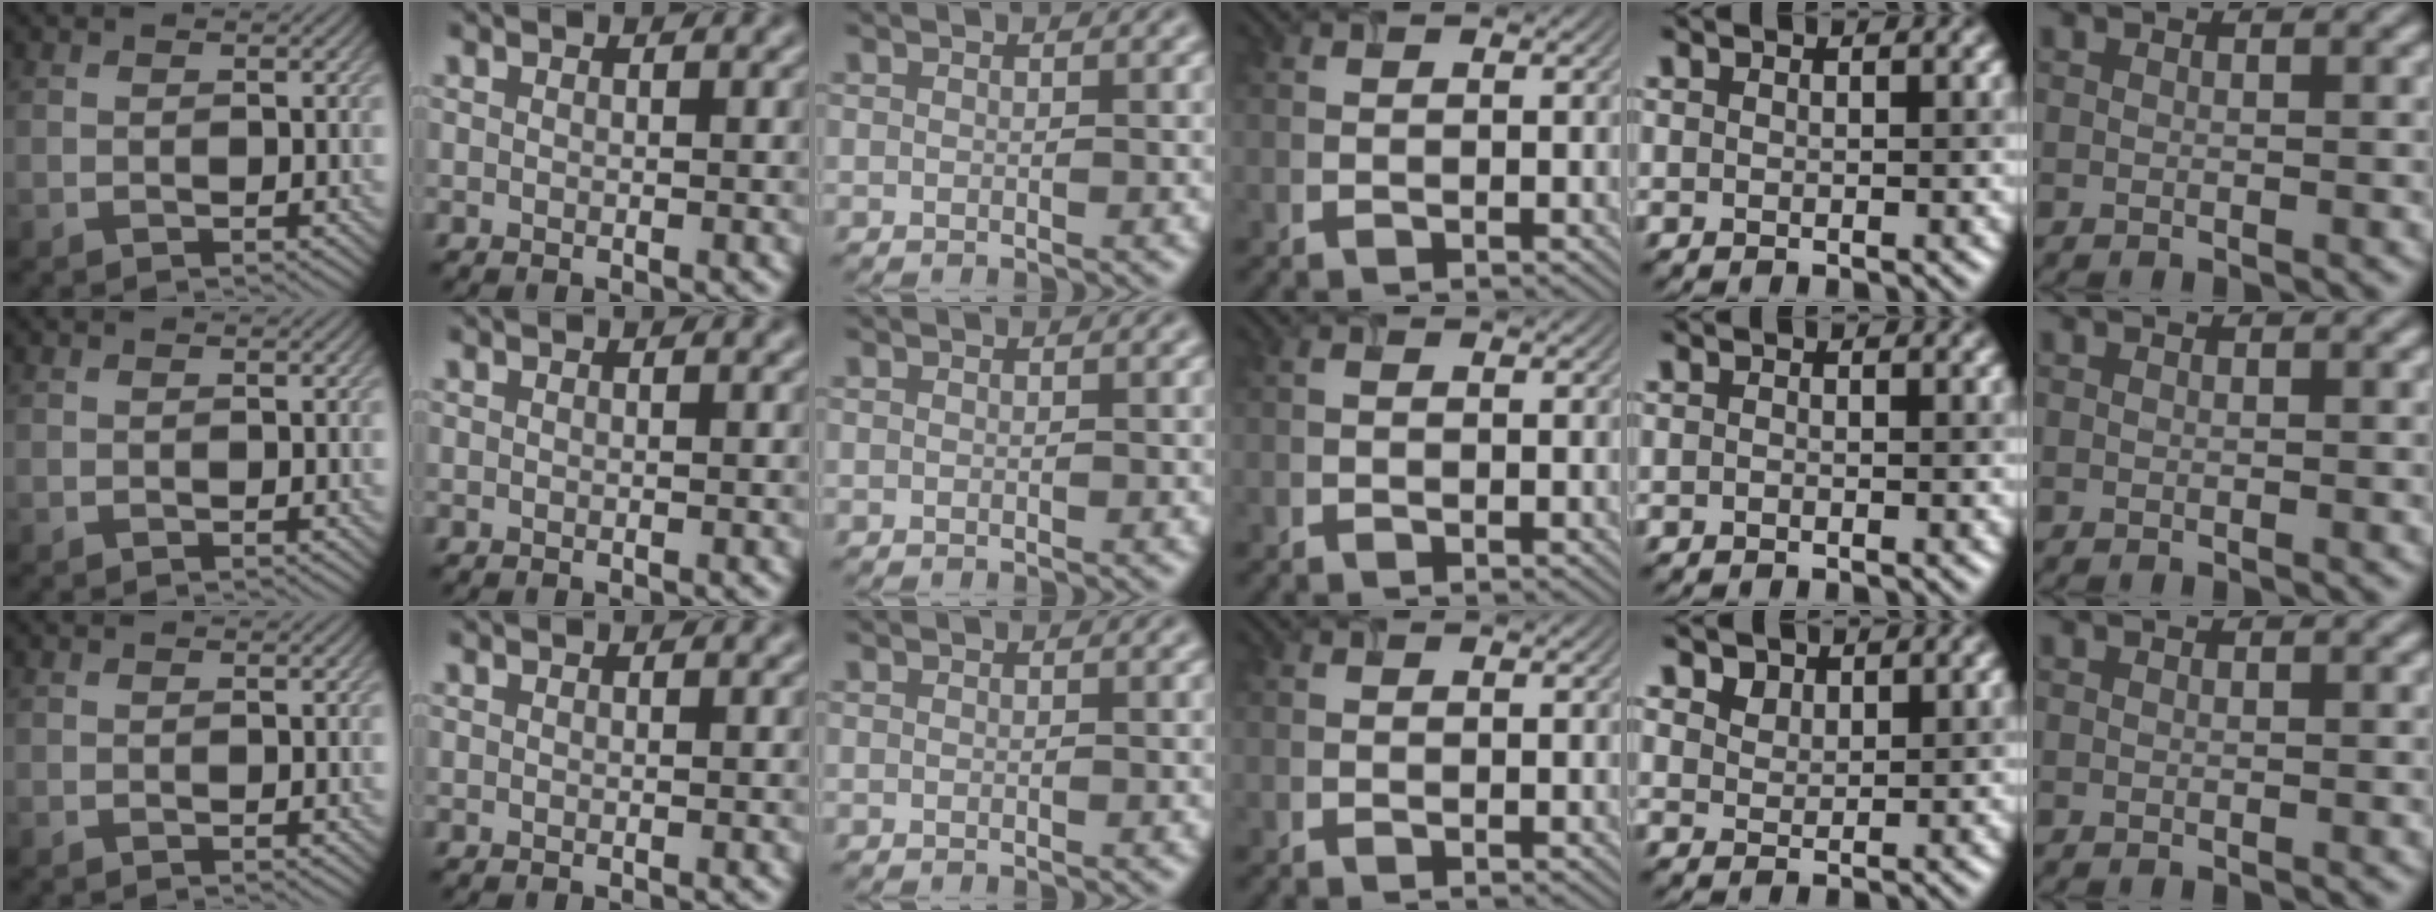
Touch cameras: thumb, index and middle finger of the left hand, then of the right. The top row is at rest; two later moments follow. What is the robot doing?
{"motion": "insert", "object": "airpods case & airpods"}